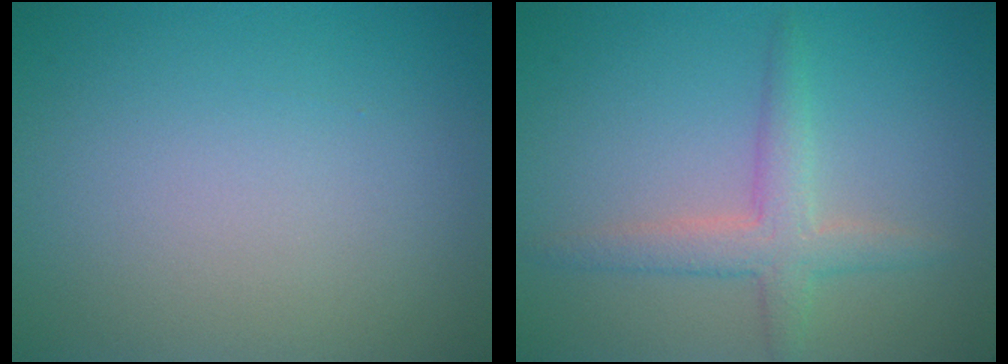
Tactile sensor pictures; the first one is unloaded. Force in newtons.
{"total": 3.1, "press": 3.1, "slide": 0.1}